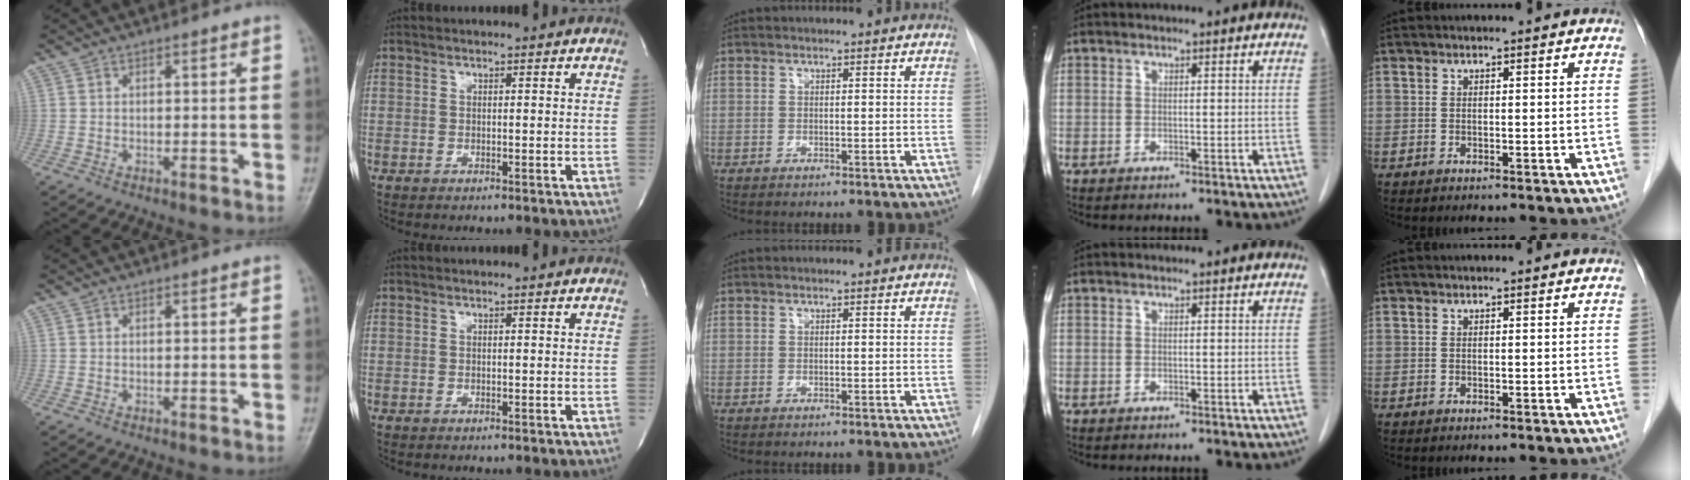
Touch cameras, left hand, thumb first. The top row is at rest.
{}